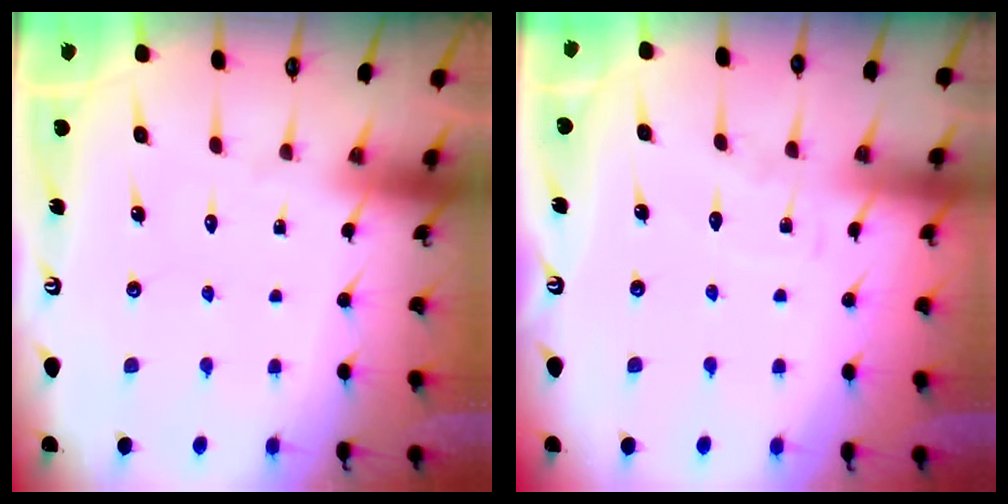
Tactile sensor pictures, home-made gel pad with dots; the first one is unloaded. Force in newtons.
{"total": 3.7, "press": 3.7, "slide": 0.3}